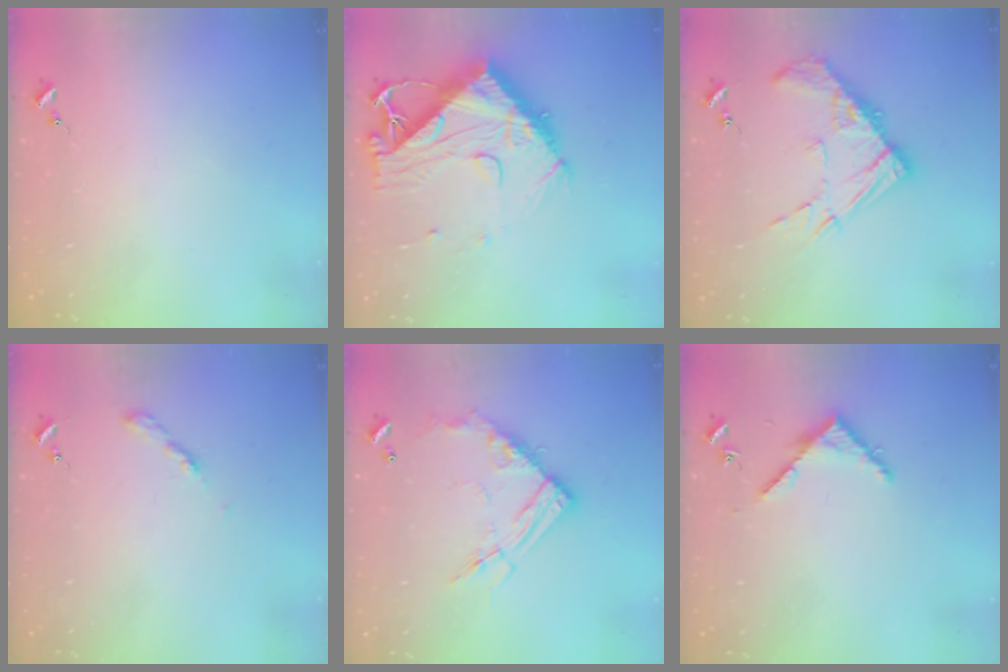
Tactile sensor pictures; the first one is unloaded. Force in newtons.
{"total": 14.2, "press": 14.1, "slide": 1.2}
{"total": 13.3, "press": 13.2, "slide": 1.2}
{"total": 3.1, "press": 3.1, "slide": 0.2}
{"total": 16.0, "press": 15.9, "slide": 1.5}
{"total": 3.7, "press": 3.7, "slide": 0.3}